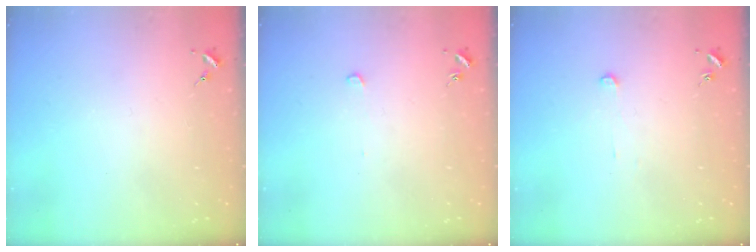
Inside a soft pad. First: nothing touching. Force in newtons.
{"total": 2.8, "press": 2.8, "slide": 0.1}
{"total": 2.6, "press": 2.6, "slide": 0.2}